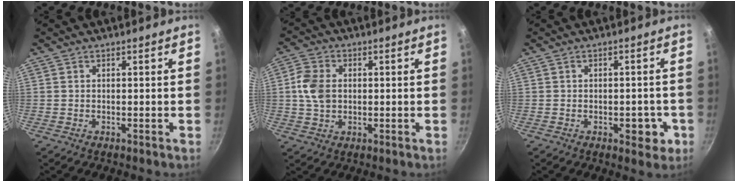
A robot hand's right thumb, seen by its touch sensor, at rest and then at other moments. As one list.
[{"total": 7.0, "force": [0.6, 5.2, 4.7], "torque": [-0.081, 0.006, 0.005]}, {"total": 5.0, "force": [-1.6, 3.0, 3.7], "torque": [-0.017, 0.011, -0.017]}]